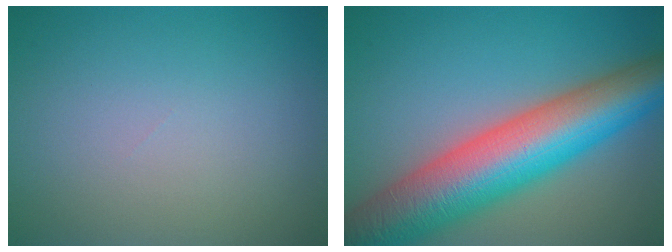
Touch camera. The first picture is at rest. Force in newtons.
{"total": 13.1, "press": 13.1, "slide": 0.2}